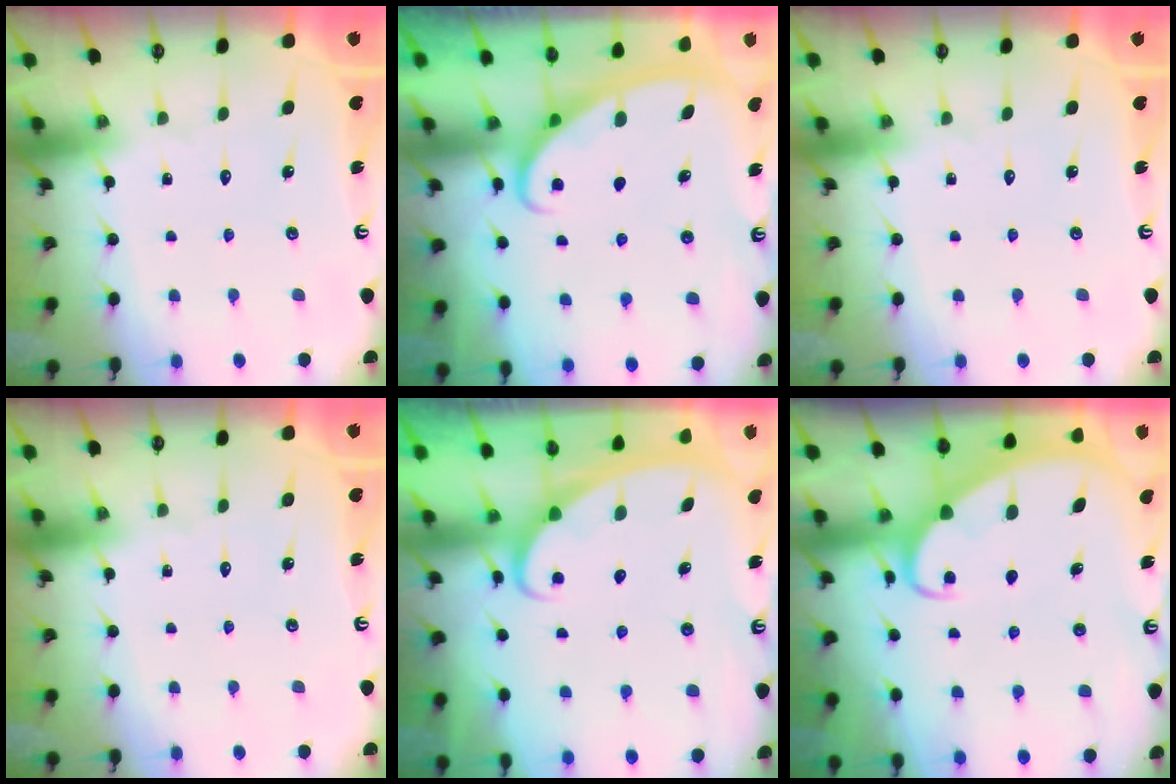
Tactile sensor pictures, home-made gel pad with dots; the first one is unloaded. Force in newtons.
{"total": 3.0, "press": 3.0, "slide": 0.4}
{"total": 0.0}
{"total": 0.0}
{"total": 2.4, "press": 2.4, "slide": 0.3}
{"total": 3.0, "press": 3.0, "slide": 0.4}